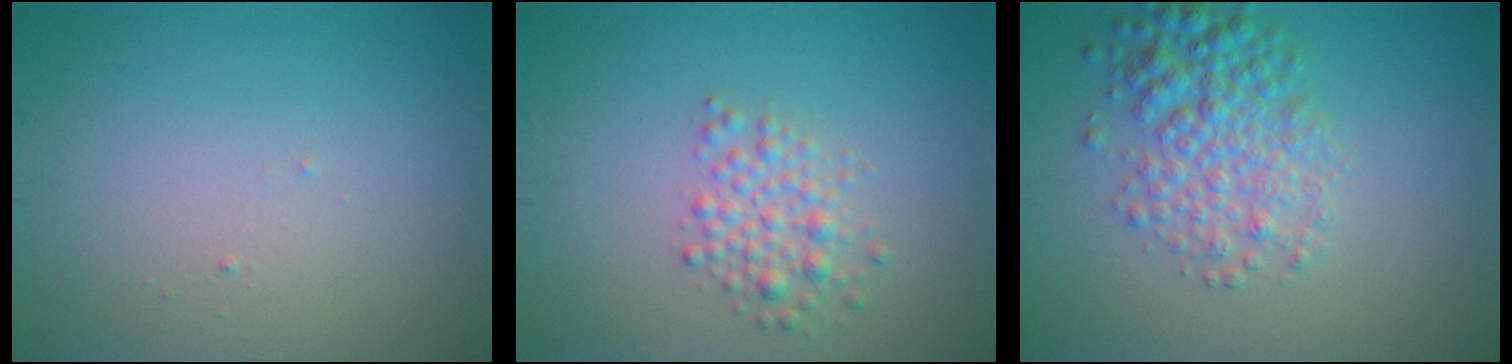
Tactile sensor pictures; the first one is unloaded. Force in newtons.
{"total": 2.5, "press": 2.5, "slide": 0.1}
{"total": 4.5, "press": 4.5, "slide": 0.1}